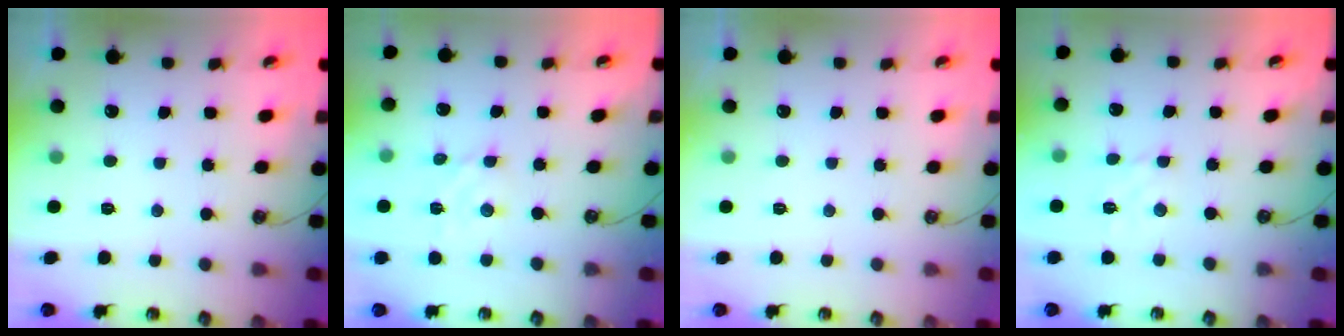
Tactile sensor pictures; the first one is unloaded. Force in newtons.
{"total": 2.8, "press": 2.8, "slide": 0.1}
{"total": 0.0}
{"total": 3.5, "press": 3.5, "slide": 0.5}